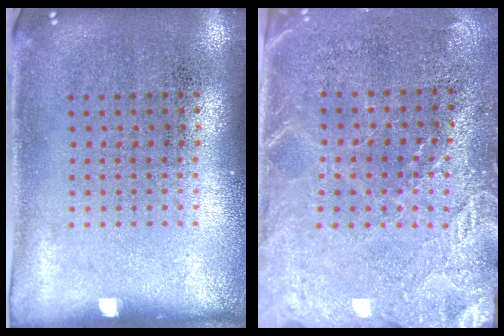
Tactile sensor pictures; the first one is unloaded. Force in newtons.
{"total": 2.9, "press": 2.7, "slide": 1.0}